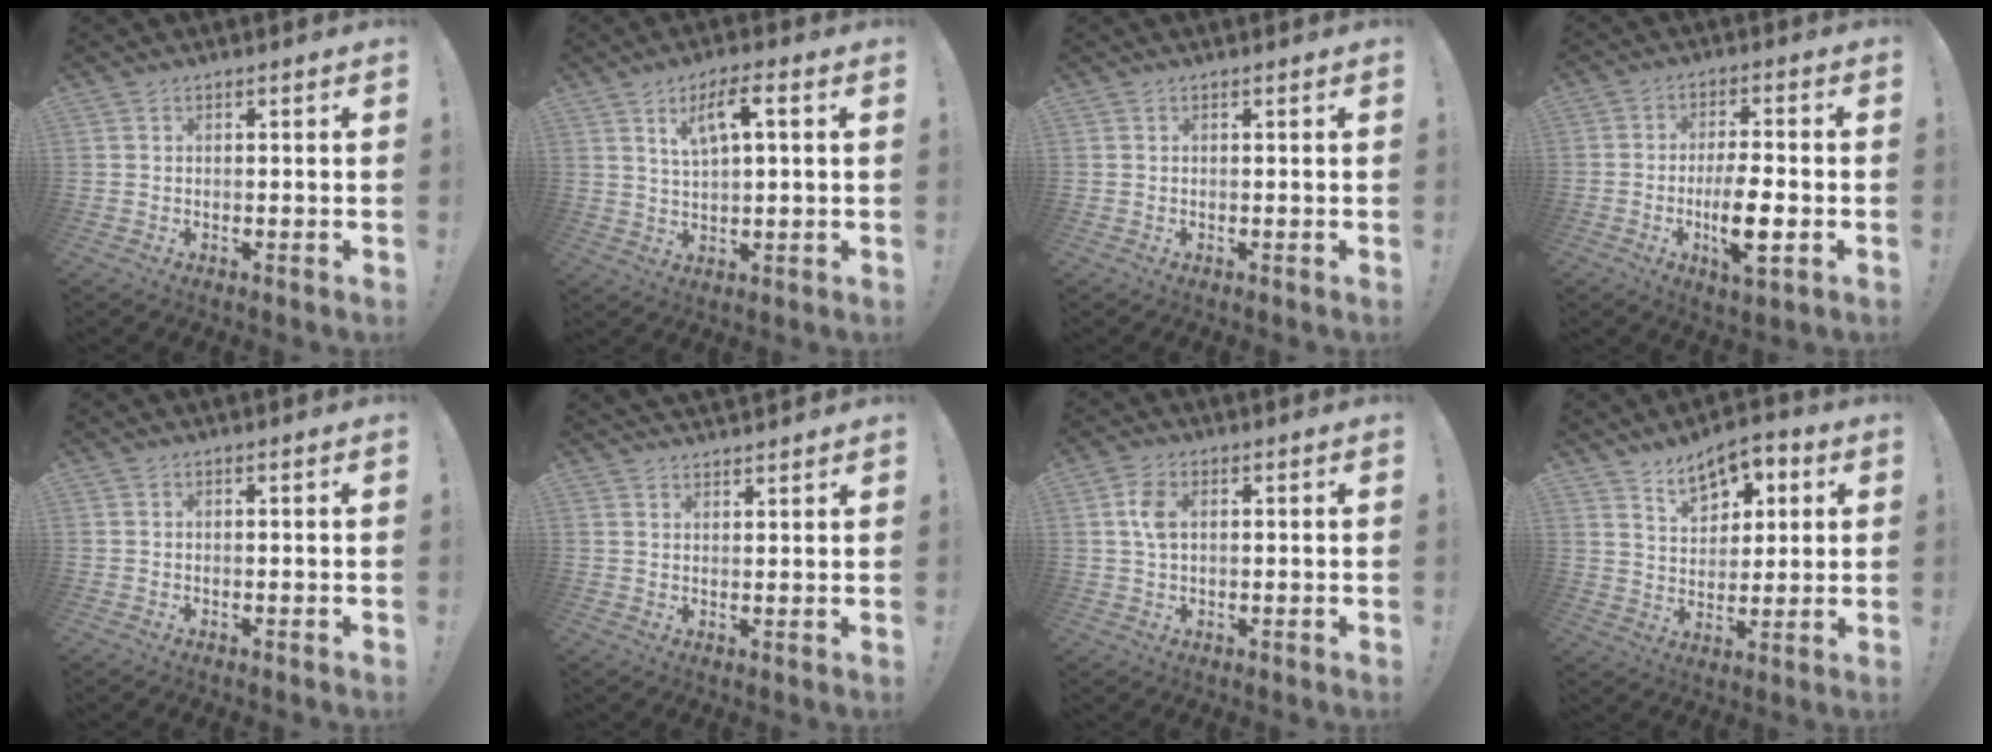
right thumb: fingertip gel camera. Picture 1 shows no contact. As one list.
[{"total": 7.6, "force": [2.9, 2.1, 6.7], "torque": [-0.107, -0.007, 0.045]}, {"total": 0.0}, {"total": 10.1, "force": [-3.7, 4.3, 8.4], "torque": [-0.149, 0.016, -0.063]}, {"total": 0.0}, {"total": 2.7, "force": [2.6, 0.7, 0.2], "torque": [0.004, -0.020, 0.048]}, {"total": 5.2, "force": [1.2, 3.0, 4.1], "torque": [-0.074, 0.001, 0.017]}, {"total": 10.1, "force": [6.6, 5.9, 4.9], "torque": [-0.074, -0.034, 0.125]}]